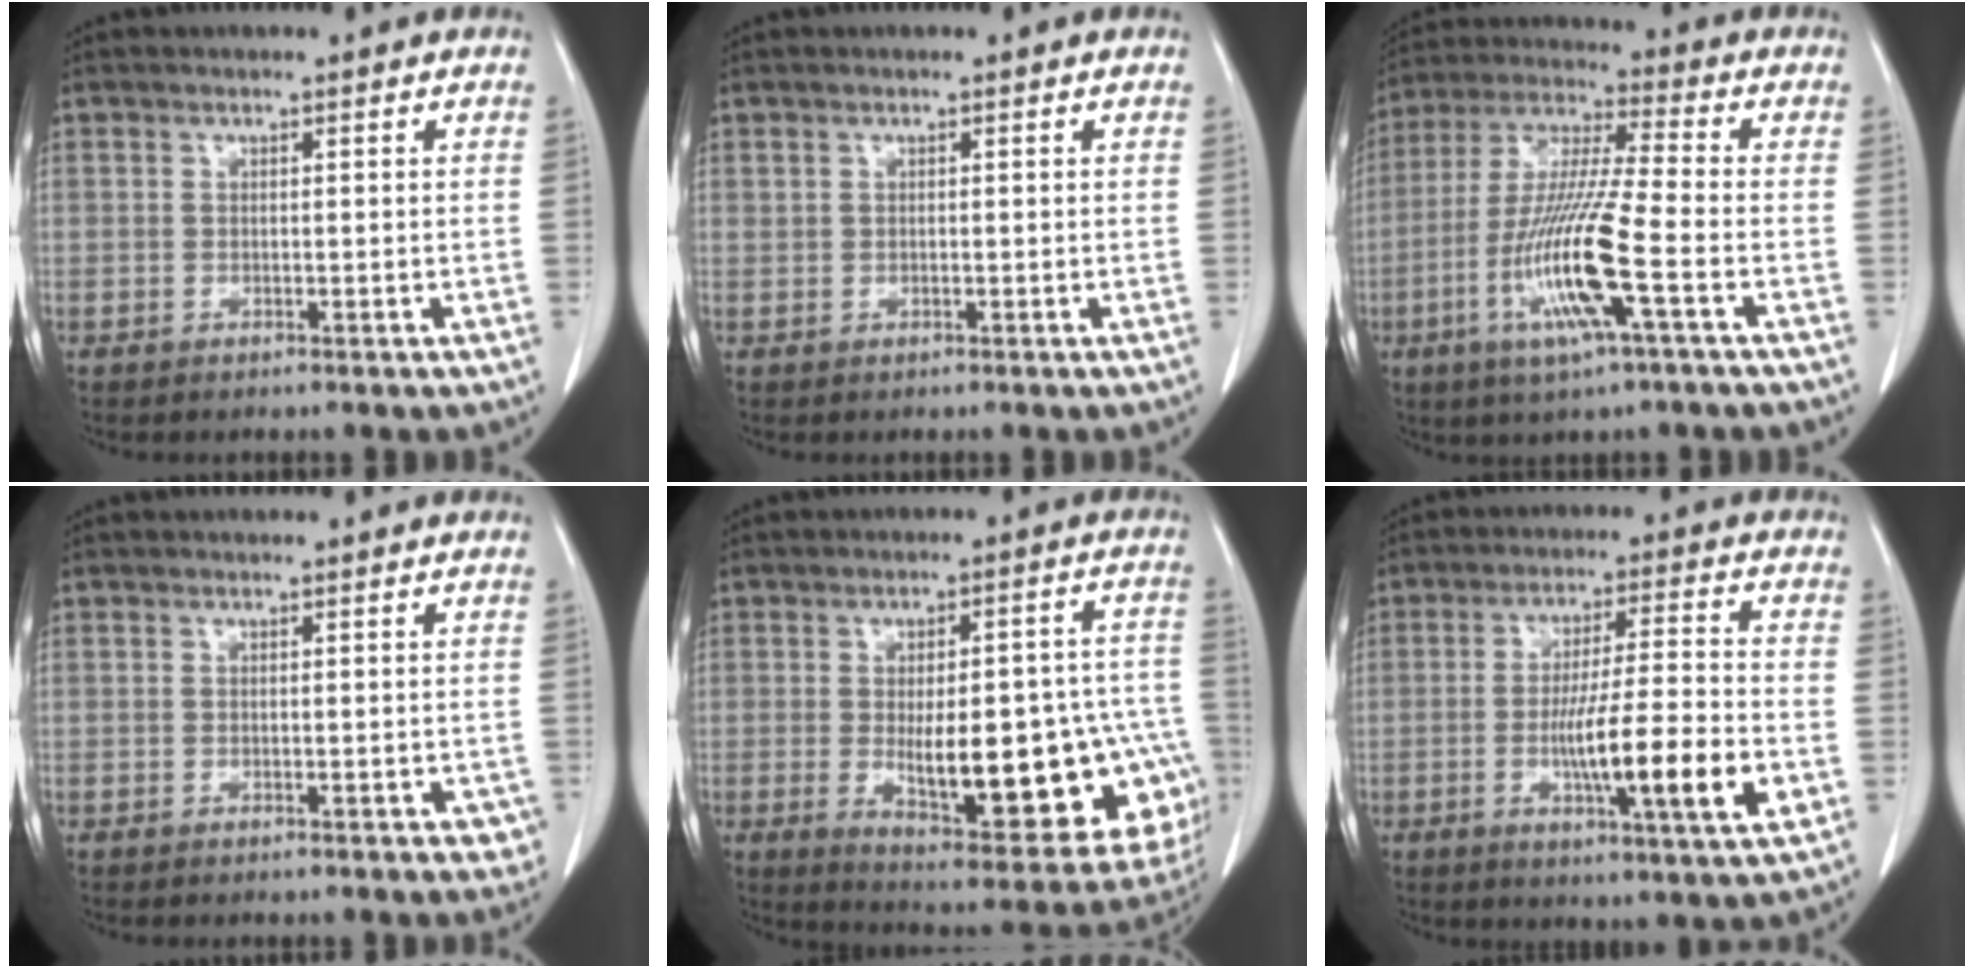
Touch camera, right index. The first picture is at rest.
{"total": 0.0}
{"total": 14.4, "force": [-4.9, 0.1, 13.6], "torque": [-0.281, -0.014, -0.098]}
{"total": 2.8, "force": [-1.2, 1.1, 2.2], "torque": [-0.016, 0.002, -0.012]}
{"total": 24.1, "force": [-5.2, 8.2, 22.1], "torque": [-0.213, 0.018, -0.042]}
{"total": 14.3, "force": [-3.6, 0.6, 13.8], "torque": [-0.232, -0.014, -0.062]}